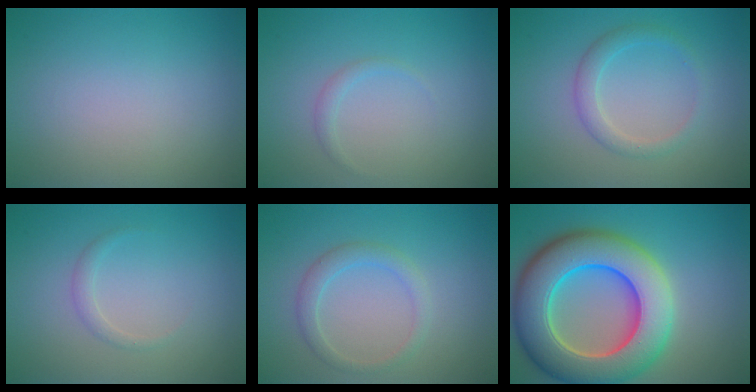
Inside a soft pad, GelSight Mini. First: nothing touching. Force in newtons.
{"total": 0.8, "press": 0.8, "slide": 0.1}
{"total": 2.1, "press": 2.1, "slide": 0.1}
{"total": 1.0, "press": 1.0, "slide": 0.0}
{"total": 2.0, "press": 2.0, "slide": 0.1}
{"total": 12.3, "press": 12.2, "slide": 1.1}